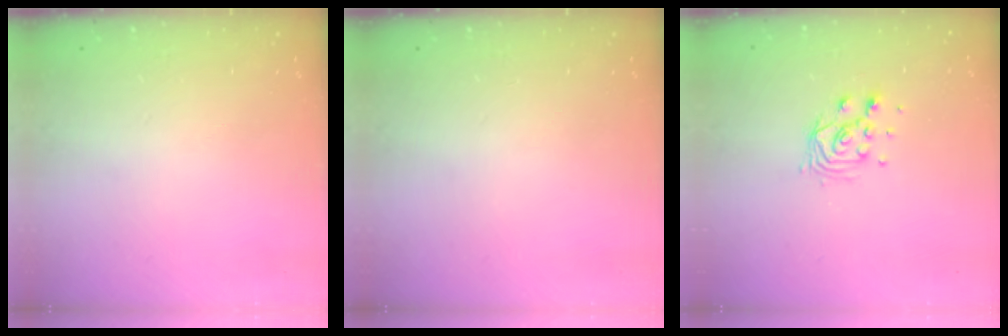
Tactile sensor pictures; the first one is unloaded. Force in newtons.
{"total": 0.0}
{"total": 7.0, "press": 7.0, "slide": 0.4}